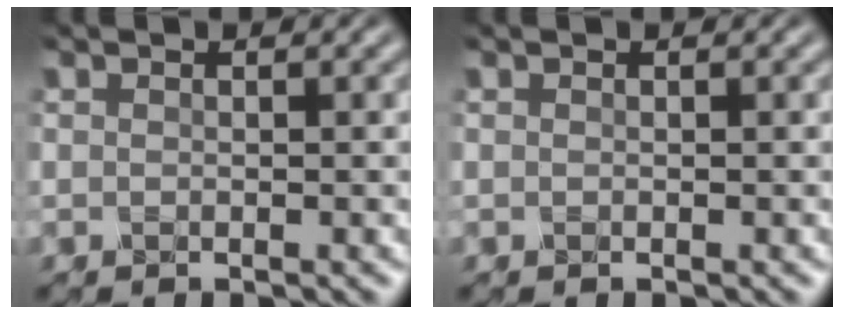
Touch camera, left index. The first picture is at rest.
{"total": 0.0}